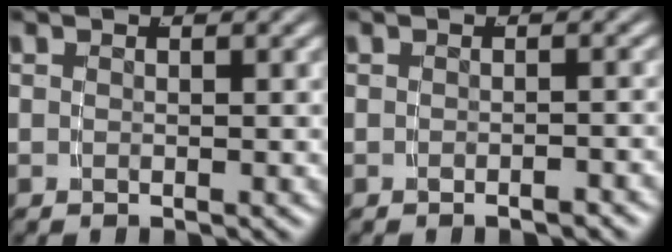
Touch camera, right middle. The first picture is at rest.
{"total": 0.9, "force": [-0.9, -0.1, 0.3], "torque": [-0.002, 0.006, -0.016]}